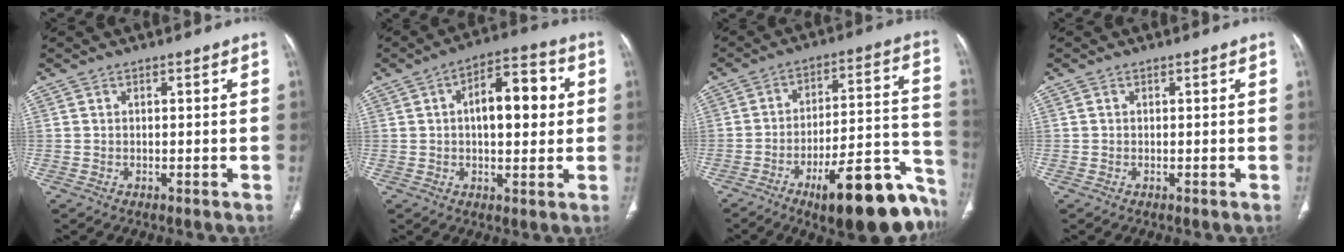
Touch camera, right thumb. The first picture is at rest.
{"total": 12.3, "force": [1.9, 5.9, 10.6], "torque": [-0.133, 0.020, 0.024]}
{"total": 22.9, "force": [-13.3, 7.1, 17.2], "torque": [-0.159, 0.097, -0.190]}
{"total": 0.0}